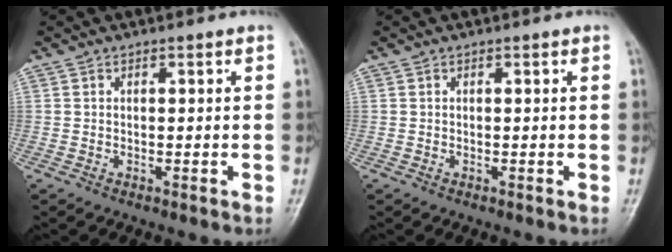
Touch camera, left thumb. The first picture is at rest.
{"total": 0.0}